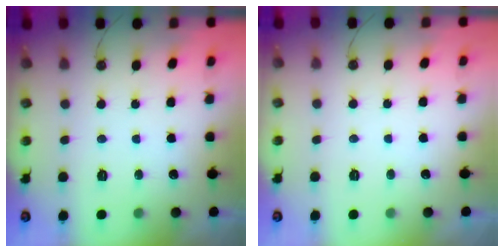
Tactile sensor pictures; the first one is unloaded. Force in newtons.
{"total": 0.0}